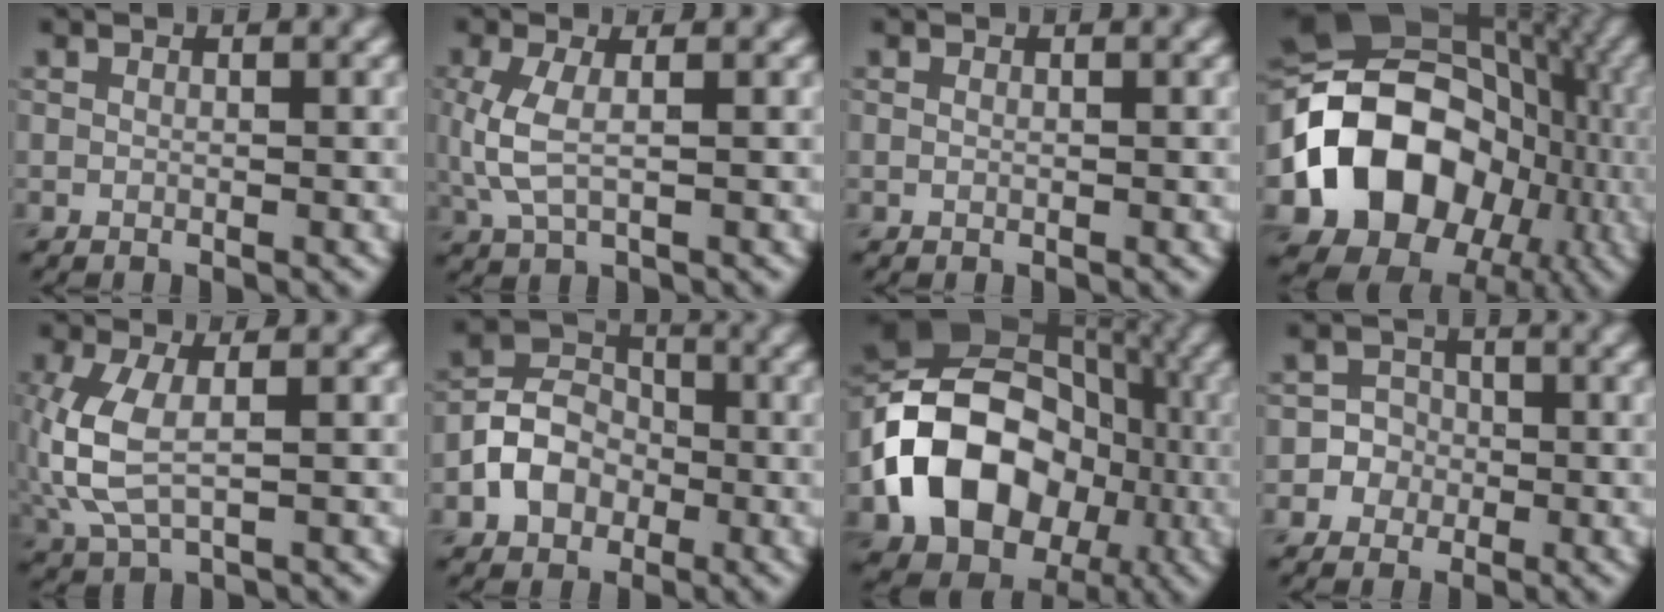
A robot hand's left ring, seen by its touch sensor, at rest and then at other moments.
{"total": 3.6, "force": [0.2, 1.5, 3.2], "torque": [-0.088, 0.000, 0.003]}
{"total": 0.0}
{"total": 15.6, "force": [-3.1, 12.5, 8.9], "torque": [-0.135, -0.002, -0.065]}
{"total": 5.4, "force": [-0.1, 2.7, 4.7], "torque": [-0.132, -0.002, 0.001]}
{"total": 4.6, "force": [-1.7, 3.6, 2.4], "torque": [-0.039, 0.007, -0.038]}
{"total": 14.3, "force": [-3.6, 10.8, 8.7], "torque": [-0.155, 0.007, -0.080]}
{"total": 3.4, "force": [-1.1, 3.2, 0.3], "torque": [0.028, 0.011, -0.033]}